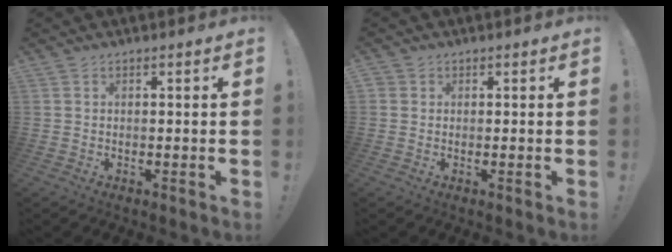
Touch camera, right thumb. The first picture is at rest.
{"total": 1.3, "force": [0.2, 1.1, 0.6], "torque": [-0.017, 0.005, 0.006]}